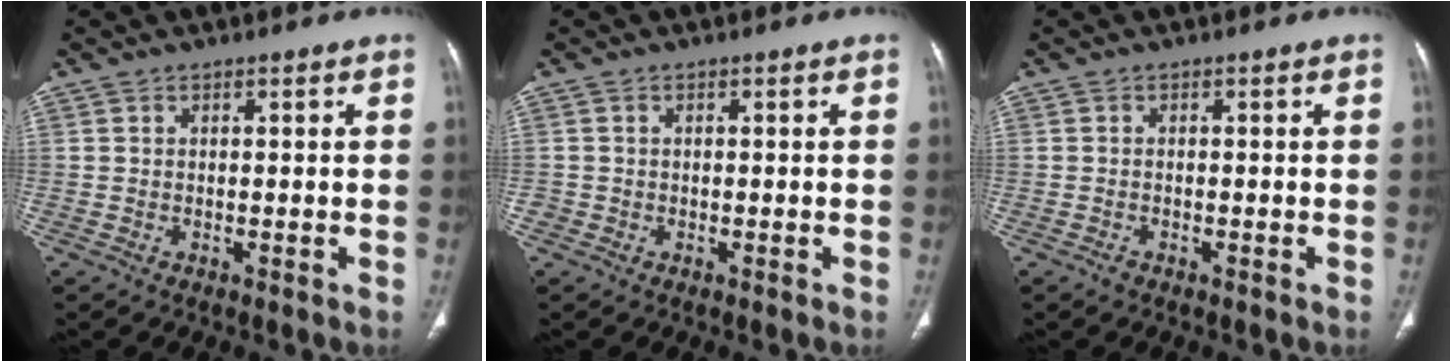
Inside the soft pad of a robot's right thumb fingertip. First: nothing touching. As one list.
[{"total": 0.9, "force": [-0.3, 0.9, 0.0], "torque": [0.003, 0.005, -0.008]}, {"total": 0.8, "force": [-0.5, 0.4, 0.3], "torque": [-0.009, 0.000, -0.011]}]